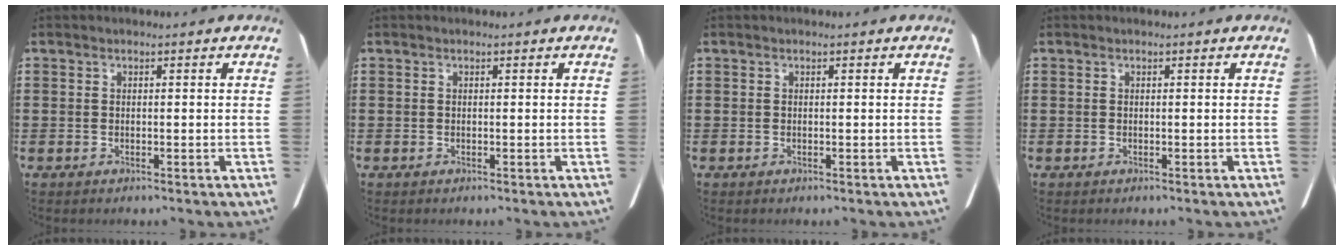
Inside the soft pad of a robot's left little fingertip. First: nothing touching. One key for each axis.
{"total": 0.0}
{"total": 0.0}
{"total": 0.0}